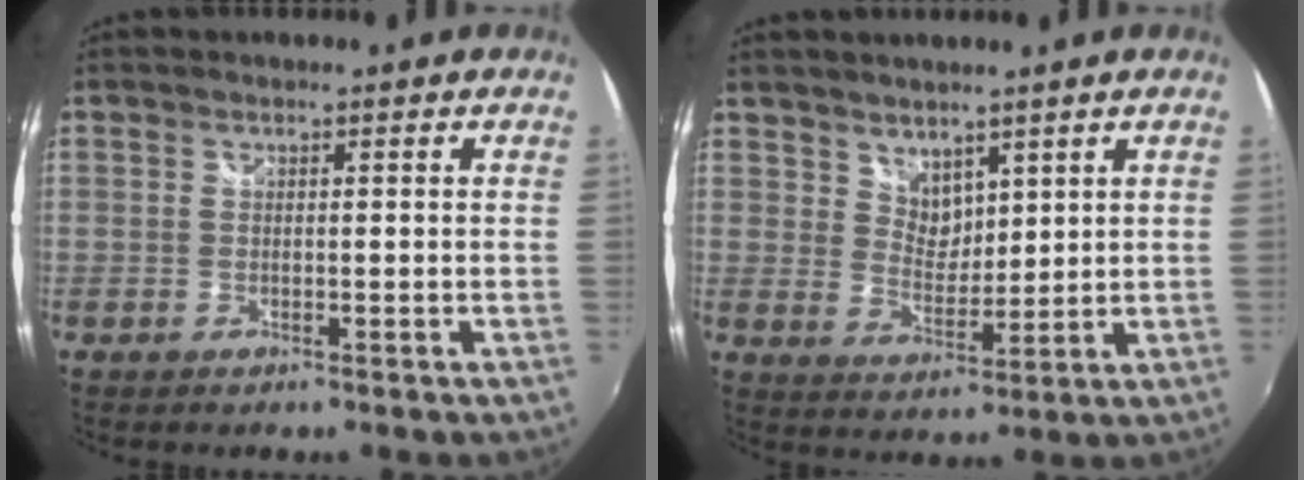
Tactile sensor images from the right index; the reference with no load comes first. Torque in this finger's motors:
{"motor_torque": [-0.05, 0.02, -0.06, 0.00]}